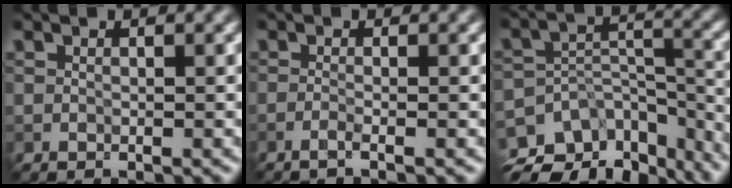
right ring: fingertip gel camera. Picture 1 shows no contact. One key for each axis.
{"total": 1.2, "fx": -0.7, "fy": 0.2, "fz": 1.0, "tx": -0.011, "ty": -0.002, "tz": -0.023}
{"total": 12.5, "fx": -9.6, "fy": 6.4, "fz": 4.8, "tx": -0.085, "ty": 0.006, "tz": -0.112}